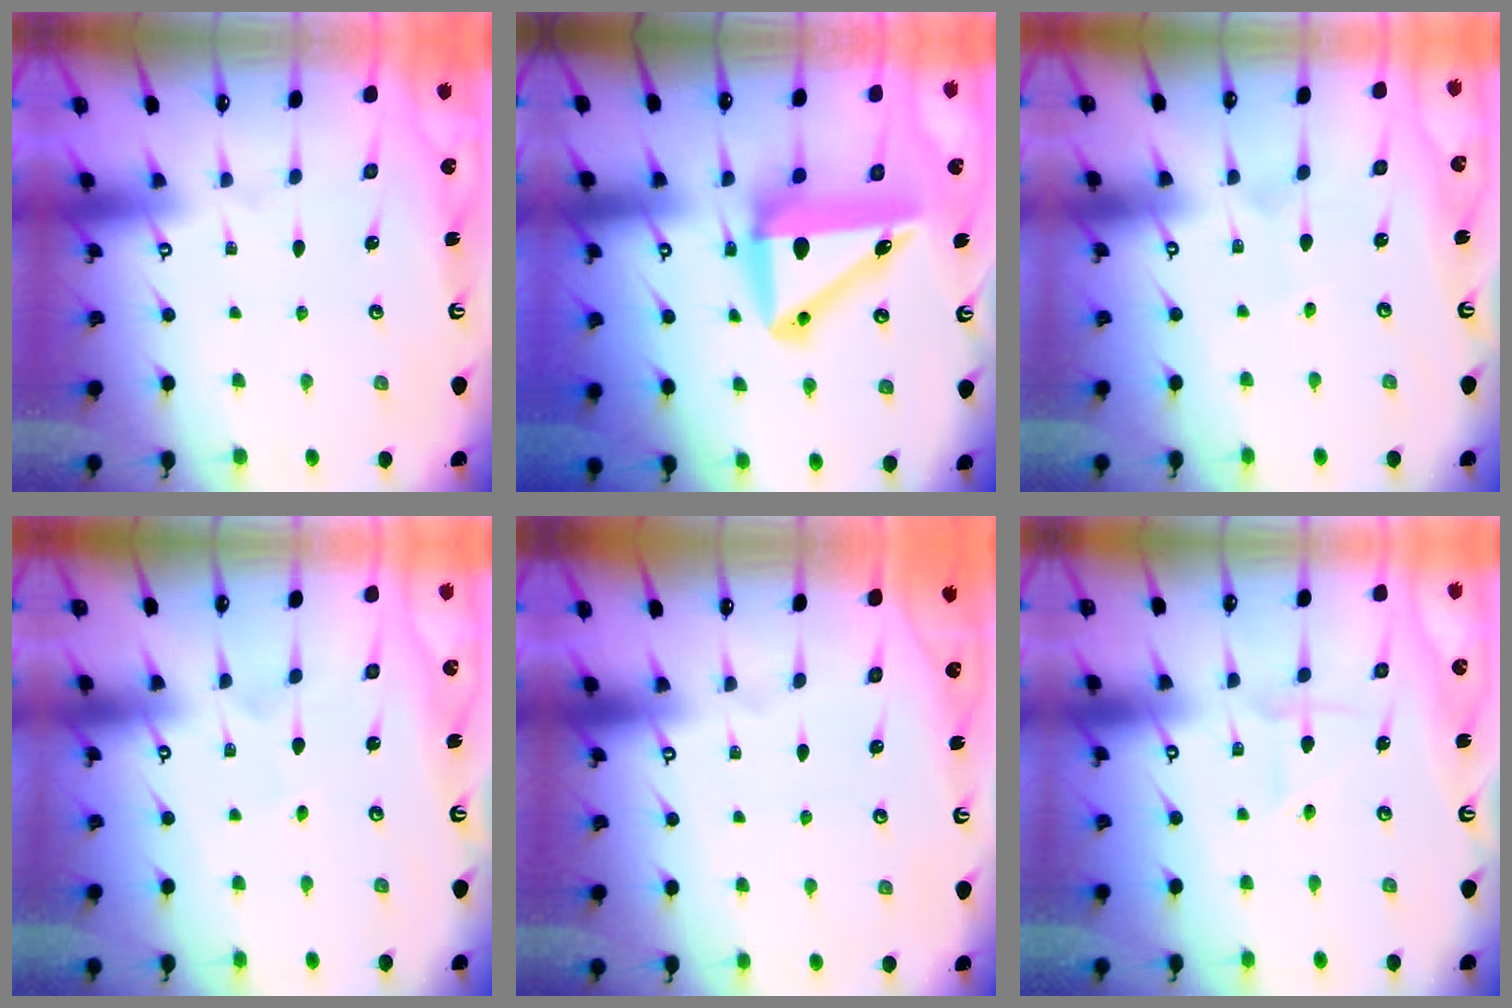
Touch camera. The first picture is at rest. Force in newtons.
{"total": 13.3, "press": 12.9, "slide": 3.4}
{"total": 1.8, "press": 1.8, "slide": 0.2}
{"total": 1.6, "press": 1.6, "slide": 0.1}
{"total": 0.0}
{"total": 2.7, "press": 2.7, "slide": 0.3}